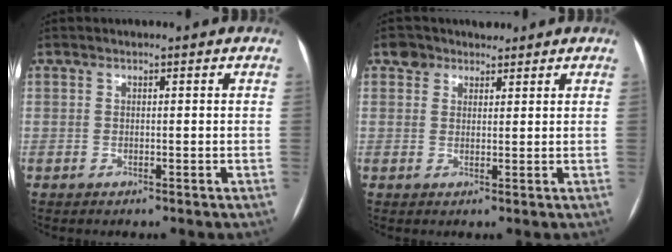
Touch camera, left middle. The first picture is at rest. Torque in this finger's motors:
{"motor_torque": [0.00, 0.00, -0.01, -0.01]}